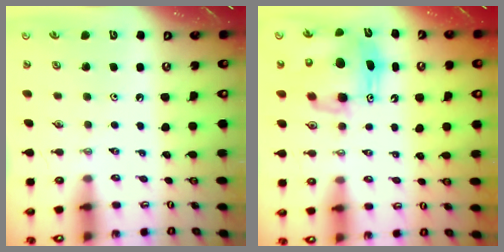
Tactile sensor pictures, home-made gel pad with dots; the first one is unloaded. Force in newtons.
{"total": 11.7, "press": 11.6, "slide": 1.3}